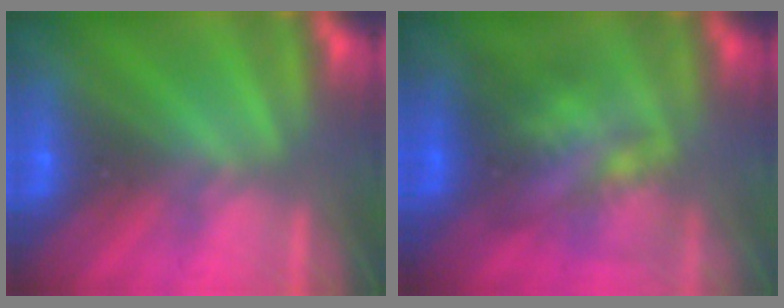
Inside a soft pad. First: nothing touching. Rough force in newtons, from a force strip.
{"total": 3.7}